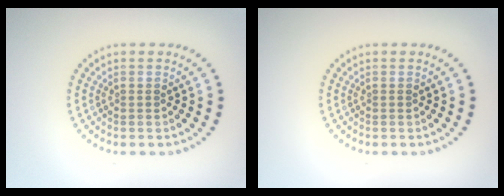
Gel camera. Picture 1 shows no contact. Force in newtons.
{"total": 0.0}